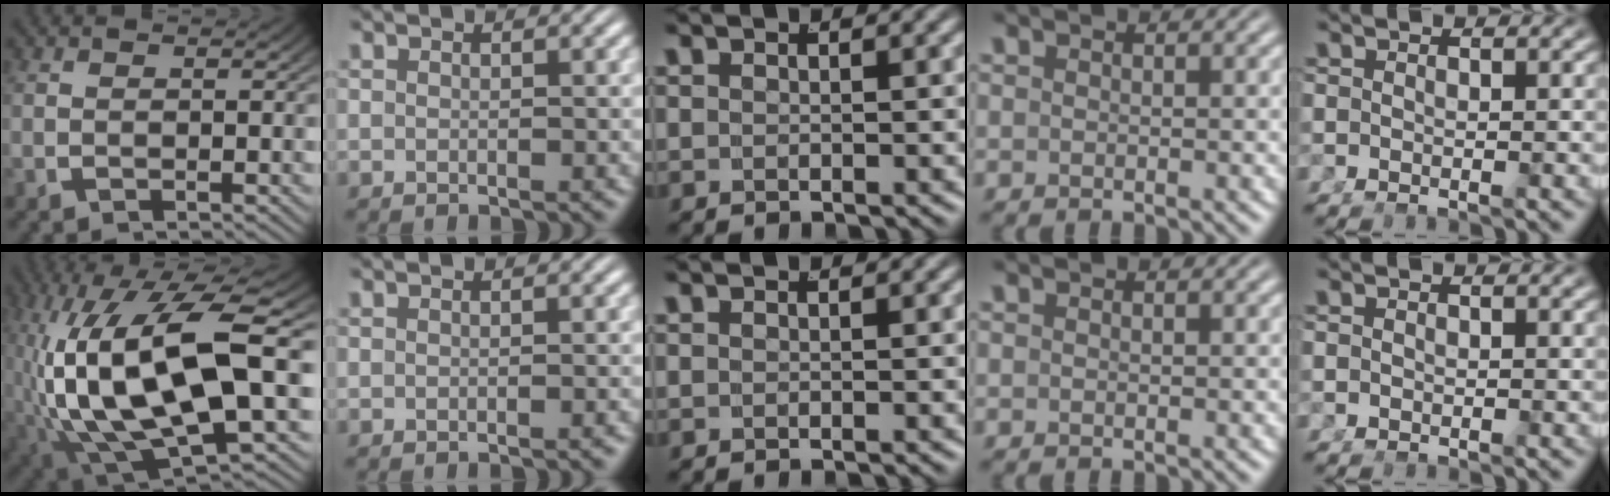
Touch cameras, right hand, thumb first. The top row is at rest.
{"thumb": {"total": 20.6, "force": [-2.4, 11.8, 16.7], "torque": [-0.363, -0.059, -0.007]}, "index": {"total": 0.5, "force": [-0.5, -0.2, 0.2], "torque": [-0.005, 0.002, -0.007]}}